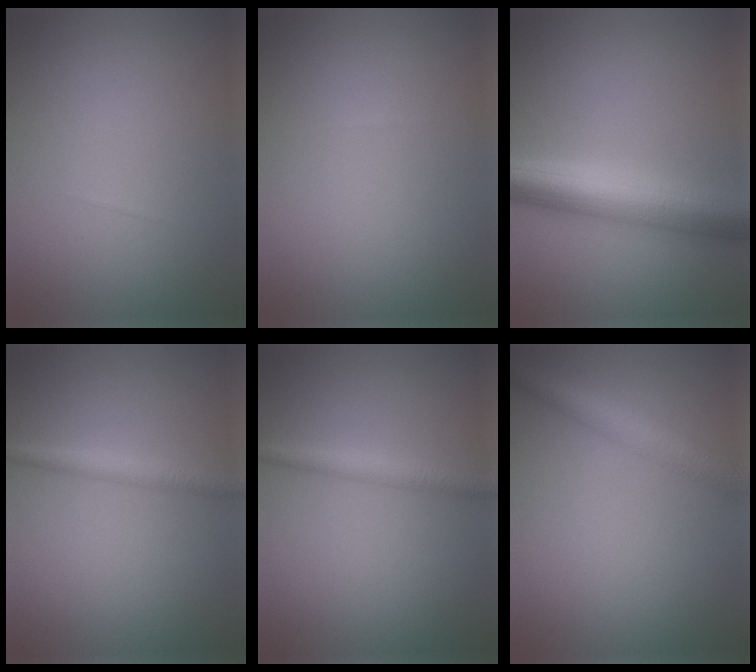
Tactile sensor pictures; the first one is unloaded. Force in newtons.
{"total": 0.0}
{"total": 7.6, "press": 7.6, "slide": 0.2}
{"total": 2.1, "press": 2.1, "slide": 0.0}
{"total": 2.1, "press": 2.1, "slide": 0.0}
{"total": 3.6, "press": 3.6, "slide": 0.1}